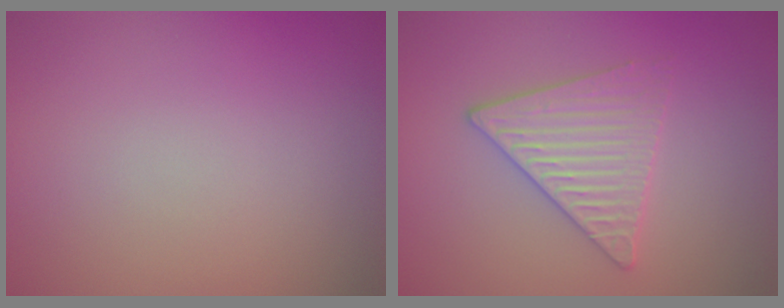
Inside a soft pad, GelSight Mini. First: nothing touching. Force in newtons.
{"total": 3.3, "press": 3.2, "slide": 0.3}